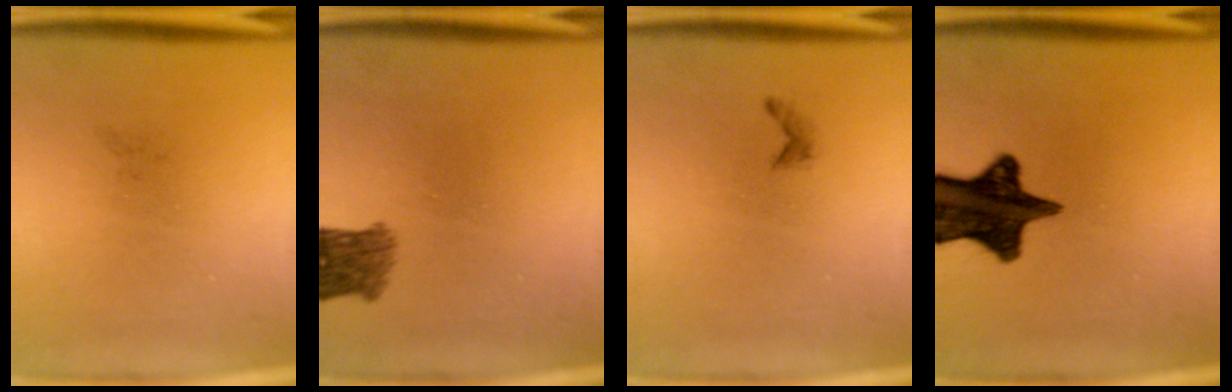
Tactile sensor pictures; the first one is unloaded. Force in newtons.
{"total": 3.6}
{"total": 0.6}
{"total": 14.0}